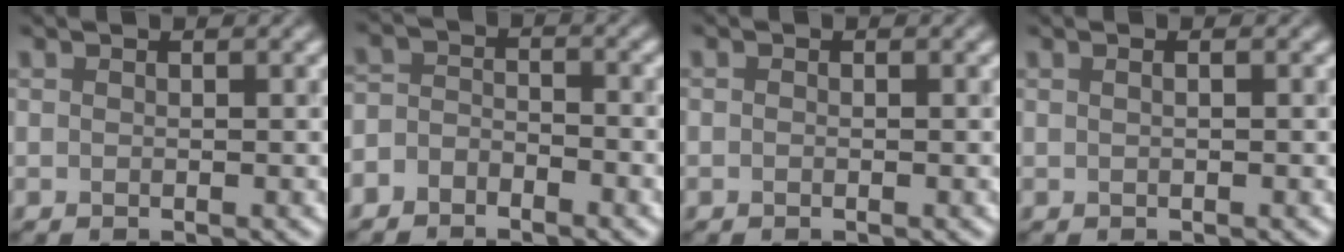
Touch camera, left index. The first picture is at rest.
{"total": 2.4, "force": [-2.2, 1.0, 0.1], "torque": [-0.004, 0.004, -0.045]}
{"total": 0.5, "force": [-0.4, -0.1, -0.3], "torque": [0.004, -0.006, -0.002]}
{"total": 0.9, "force": [0.3, 0.5, 0.6], "torque": [0.008, -0.001, -0.009]}